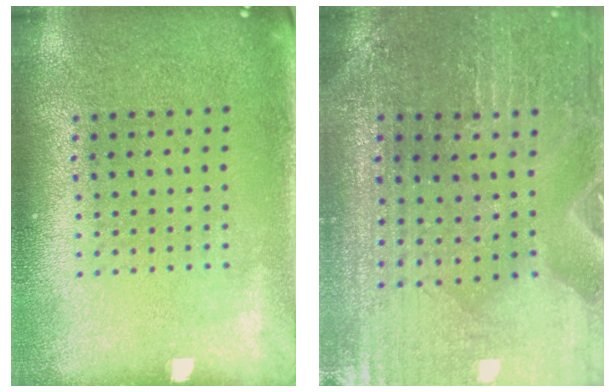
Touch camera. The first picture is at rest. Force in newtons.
{"total": 1.5, "press": 1.4, "slide": 0.2}